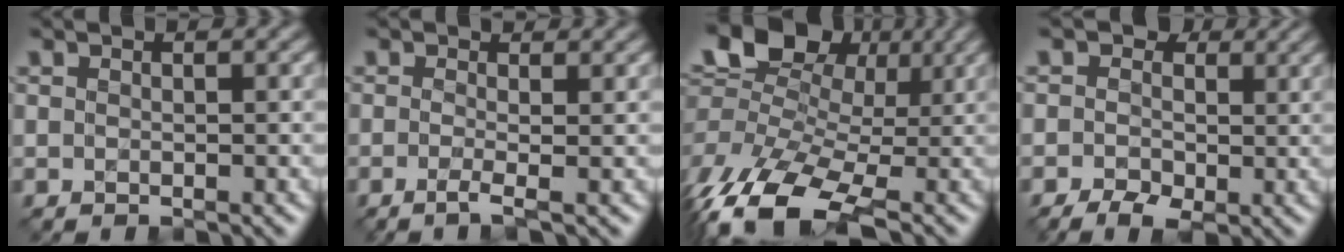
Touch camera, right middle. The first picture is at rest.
{"total": 1.8, "force": [-0.3, 0.5, 1.7], "torque": [-0.030, -0.003, -0.017]}
{"total": 13.3, "force": [-1.1, 8.5, 10.1], "torque": [-0.211, 0.018, -0.017]}
{"total": 4.2, "force": [0.1, 3.3, 2.6], "torque": [-0.021, 0.014, -0.009]}